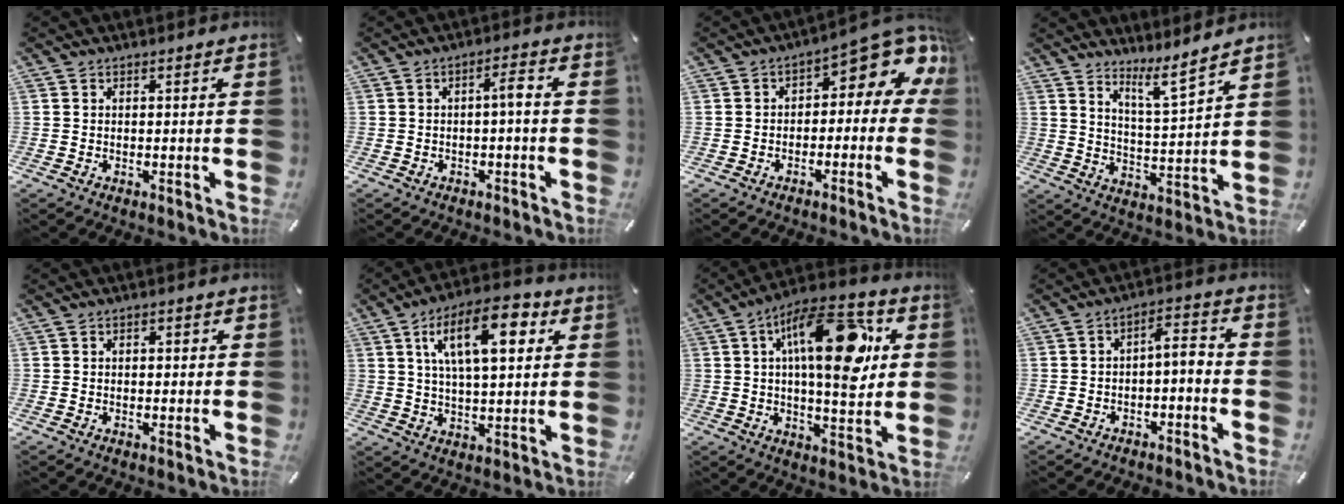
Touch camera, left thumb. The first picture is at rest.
{"total": 3.5, "force": [-0.6, 0.9, 3.4], "torque": [-0.061, 0.011, -0.014]}
{"total": 7.9, "force": [3.5, 3.9, 5.8], "torque": [-0.076, -0.033, 0.060]}
{"total": 8.0, "force": [6.8, 0.5, 4.0], "torque": [-0.067, -0.051, 0.117]}
{"total": 1.2, "force": [-0.1, 0.9, 0.8], "torque": [-0.014, 0.006, -0.005]}
{"total": 15.7, "force": [6.2, 6.9, 12.6], "torque": [-0.200, -0.004, 0.102]}
{"total": 20.7, "force": [6.6, 8.7, 17.6], "torque": [-0.276, -0.017, 0.098]}
{"total": 4.8, "force": [-2.3, 2.3, 3.6], "torque": [-0.064, 0.019, -0.047]}